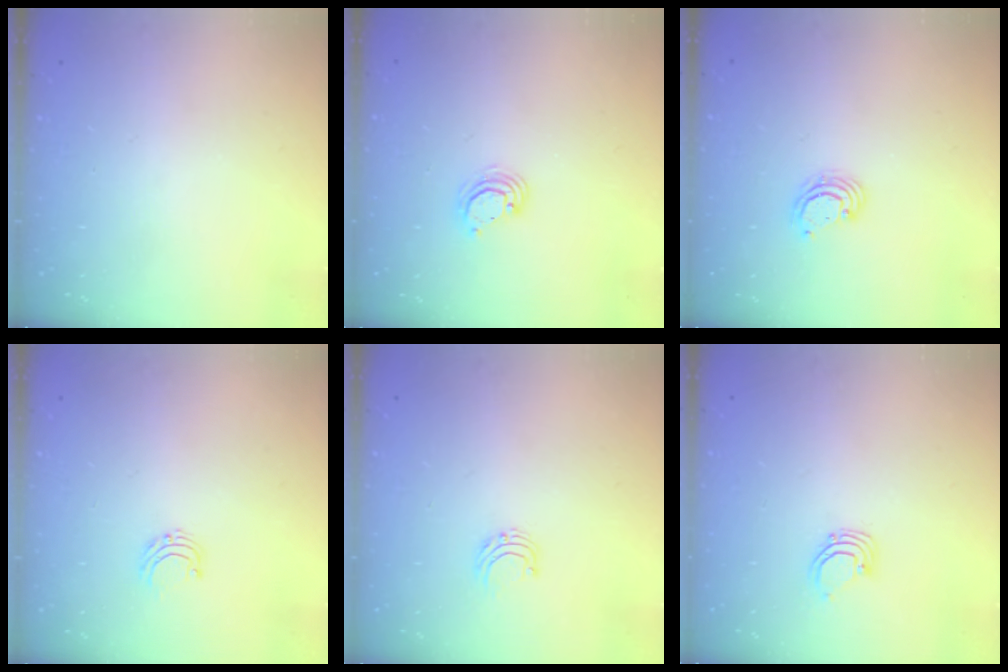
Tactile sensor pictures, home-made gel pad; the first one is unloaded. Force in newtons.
{"total": 4.1, "press": 4.1, "slide": 0.2}
{"total": 3.2, "press": 3.2, "slide": 0.3}
{"total": 4.9, "press": 4.9, "slide": 0.5}
{"total": 4.6, "press": 4.6, "slide": 0.5}
{"total": 2.7, "press": 2.7, "slide": 0.2}